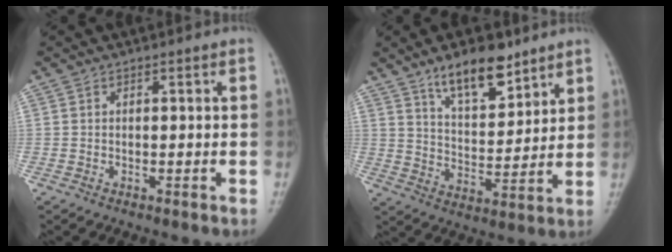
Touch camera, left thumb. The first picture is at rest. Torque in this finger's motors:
{"motor_torque": [1.69, 1.64, 0.19, -0.21, 0.04]}